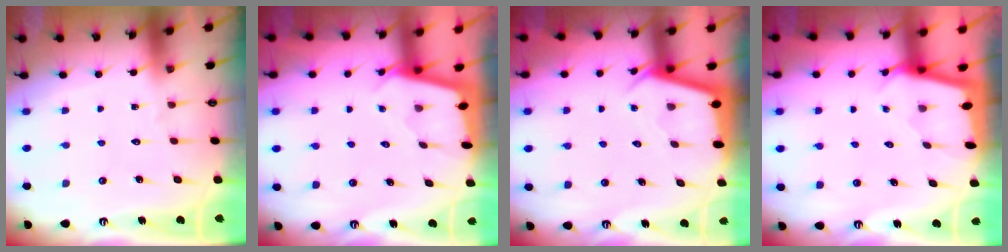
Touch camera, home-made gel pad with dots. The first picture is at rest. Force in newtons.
{"total": 1.8, "press": 1.8, "slide": 0.2}
{"total": 2.9, "press": 2.9, "slide": 0.3}
{"total": 1.7, "press": 1.7, "slide": 0.2}